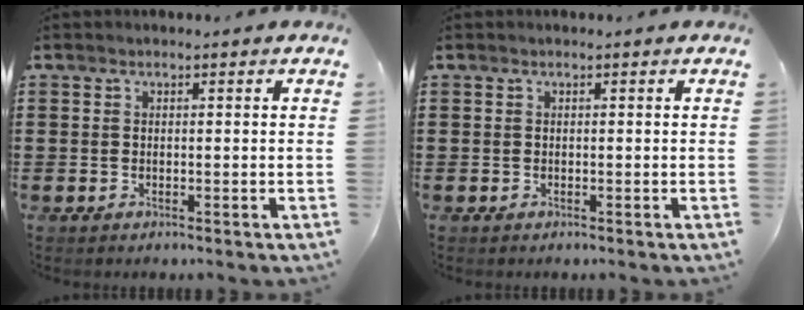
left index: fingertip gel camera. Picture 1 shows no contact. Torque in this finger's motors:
{"motor_torque": [0.00, 0.00, 0.00, 0.00]}